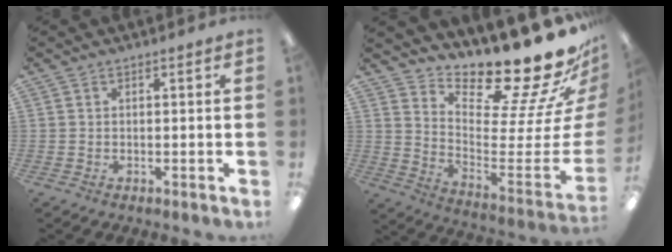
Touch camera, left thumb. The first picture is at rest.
{"total": 20.4, "force": [18.1, 3.2, 8.9], "torque": [-0.106, -0.170, 0.288]}